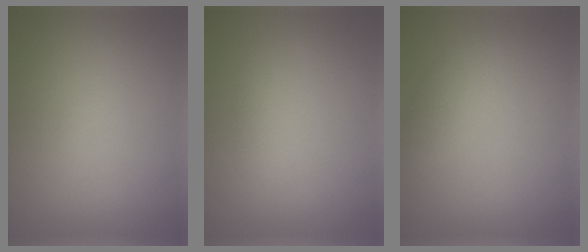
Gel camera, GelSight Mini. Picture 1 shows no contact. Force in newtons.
{"total": 1.3, "press": 1.3, "slide": 0.1}
{"total": 1.6, "press": 1.6, "slide": 0.1}